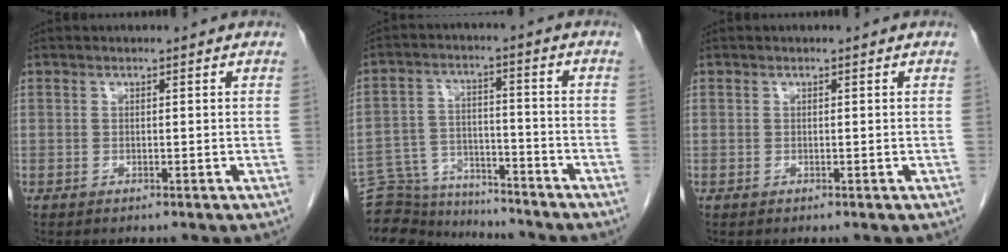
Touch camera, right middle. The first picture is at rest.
{"total": 13.9, "force": [-13.4, 3.0, 2.2], "torque": [-0.041, 0.031, -0.211]}
{"total": 0.0}